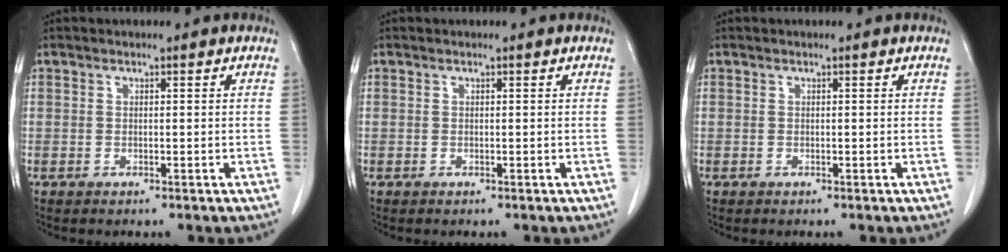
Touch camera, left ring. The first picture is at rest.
{"total": 0.0}
{"total": 0.0}